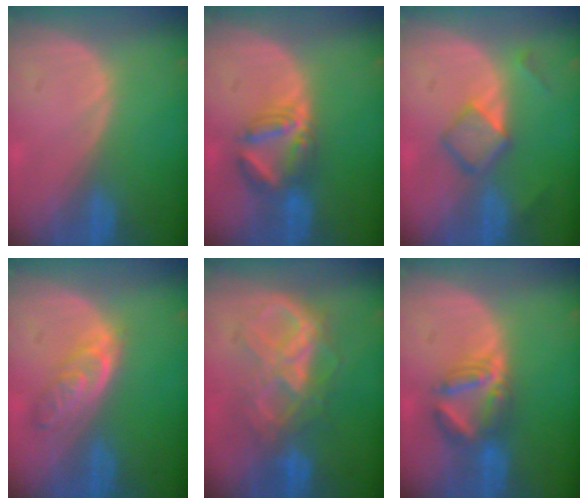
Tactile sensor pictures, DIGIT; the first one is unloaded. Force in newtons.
{"total": 5.9, "press": 5.9, "slide": 0.5}
{"total": 5.1, "press": 4.7, "slide": 1.8}
{"total": 4.7, "press": 4.7, "slide": 0.7}
{"total": 7.9, "press": 7.9, "slide": 0.6}
{"total": 5.9, "press": 5.9, "slide": 0.5}